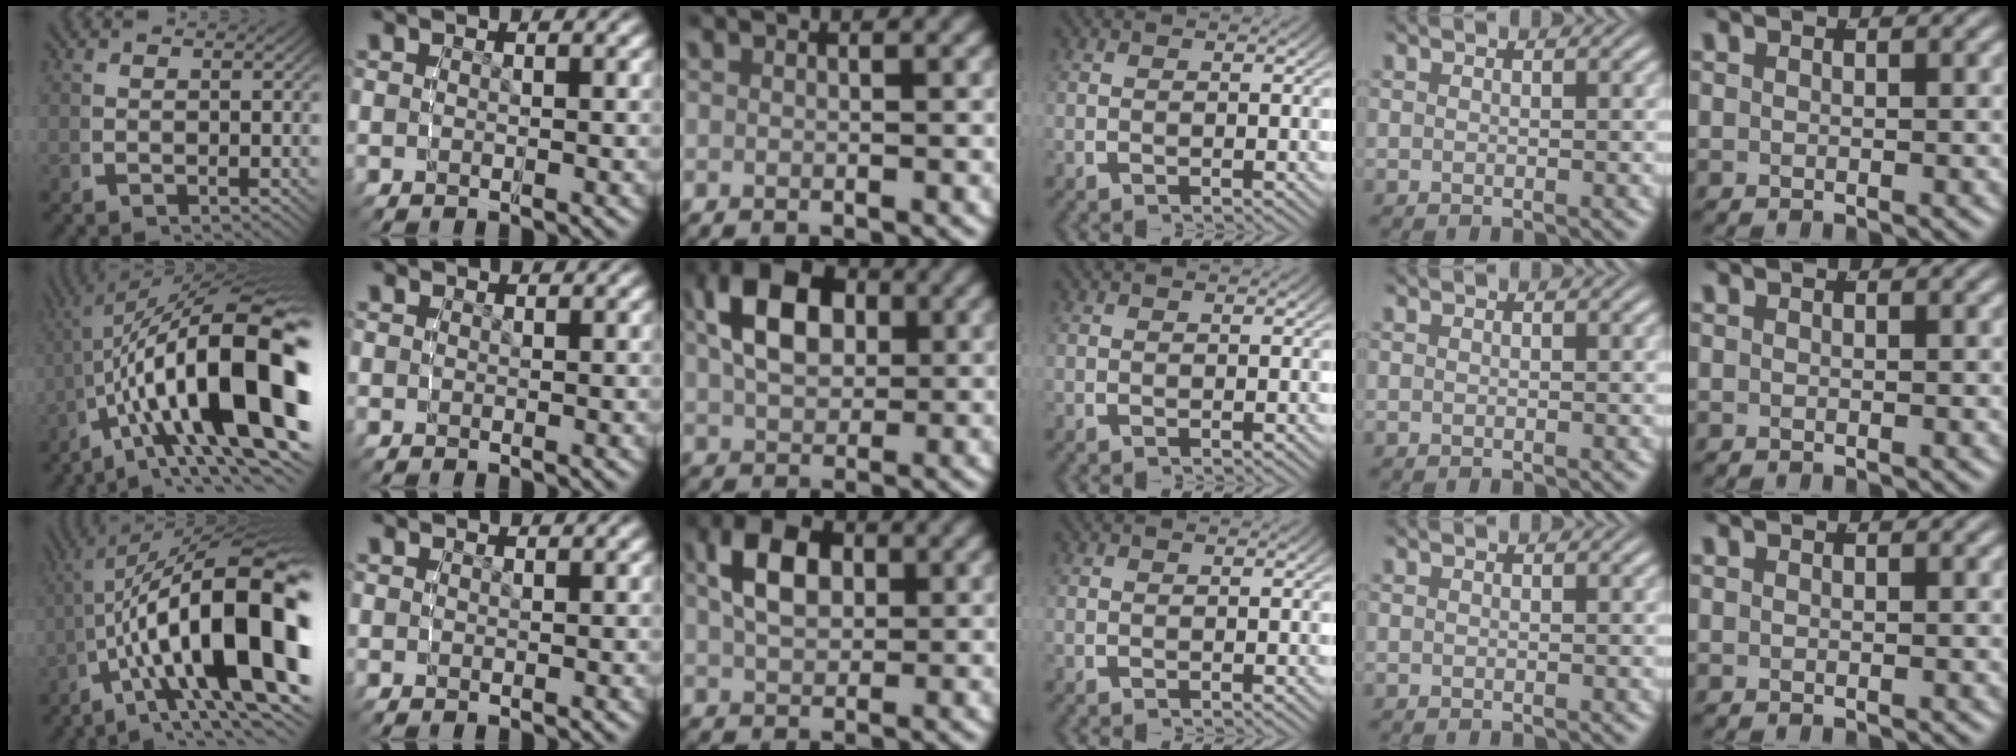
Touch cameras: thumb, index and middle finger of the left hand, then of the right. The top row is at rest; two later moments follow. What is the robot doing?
{"motion": "lift_and_place", "object": "toy banana"}